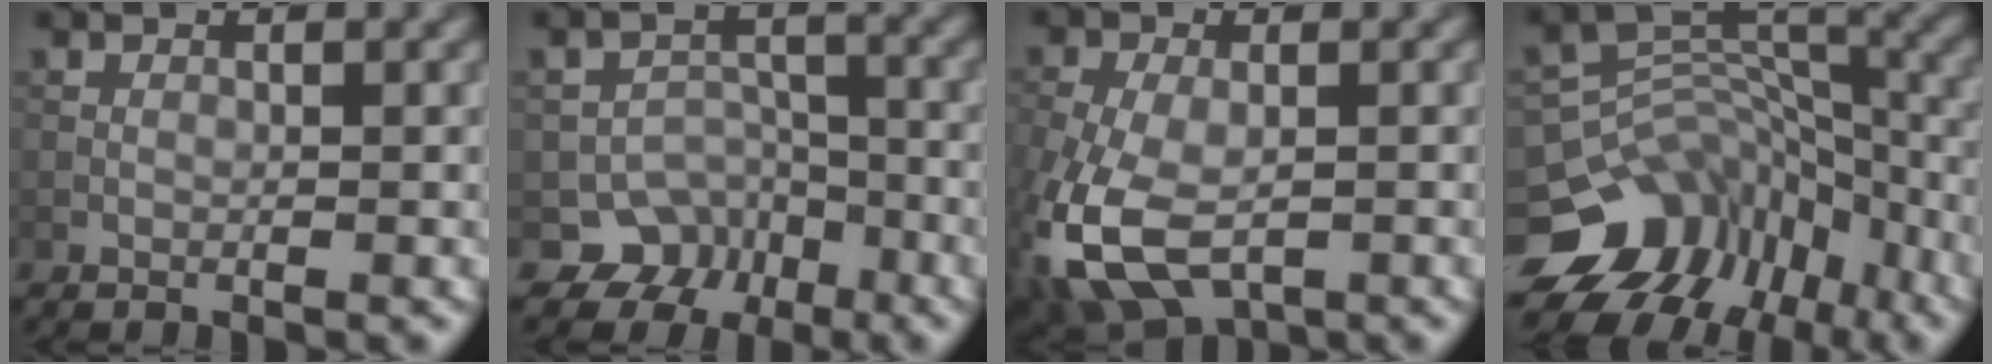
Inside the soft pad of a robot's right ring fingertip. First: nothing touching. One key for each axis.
{"total": 4.6, "fx": -2.8, "fy": 3.6, "fz": 0.8, "tx": 0.004, "ty": 0.002, "tz": -0.037}
{"total": 11.3, "fx": -4.8, "fy": 6.1, "fz": 8.1, "tx": -0.207, "ty": -0.047, "tz": -0.087}
{"total": 10.3, "fx": -6.0, "fy": 7.3, "fz": 4.1, "tx": -0.070, "ty": 0.026, "tz": -0.094}